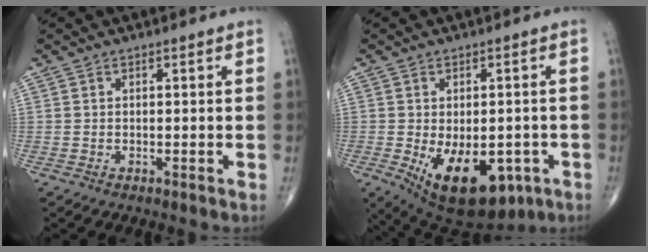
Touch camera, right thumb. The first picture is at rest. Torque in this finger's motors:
{"motor_torque": [0.04, 0.94, 0.27, -0.27, 0.15]}